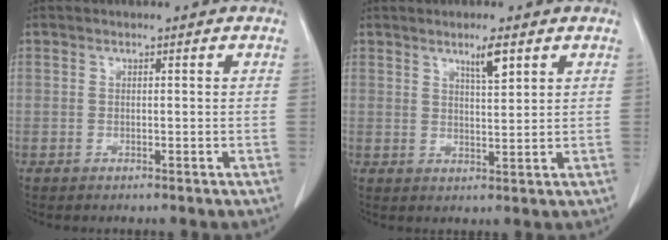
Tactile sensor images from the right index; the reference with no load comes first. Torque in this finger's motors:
{"motor_torque": [0.36, 0.40, 0.07, 0.02]}